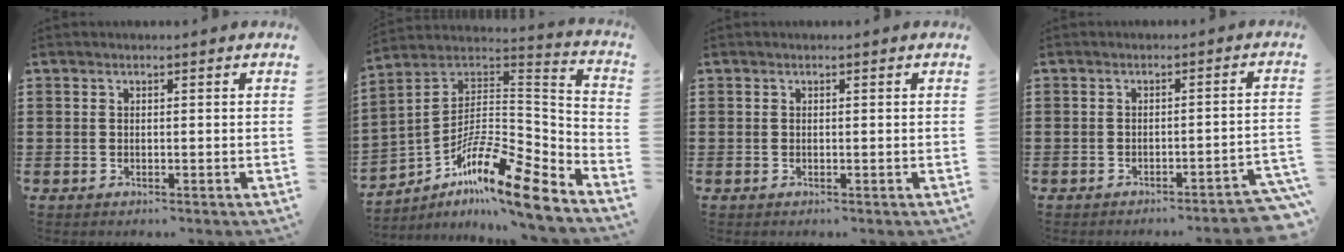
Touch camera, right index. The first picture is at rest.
{"total": 12.0, "force": [-8.6, 2.4, 8.0], "torque": [-0.145, 0.004, -0.170]}
{"total": 0.0}
{"total": 2.4, "force": [-2.2, -0.2, 0.9], "torque": [-0.018, -0.002, -0.047]}